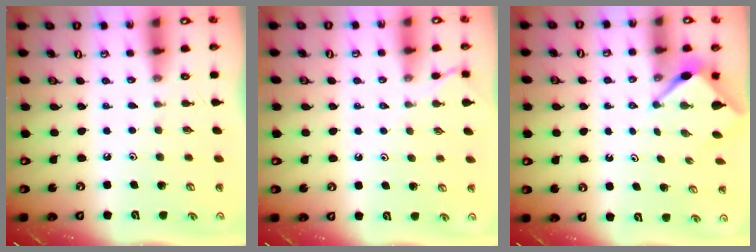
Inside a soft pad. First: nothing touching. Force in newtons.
{"total": 2.9, "press": 2.8, "slide": 0.6}
{"total": 2.9, "press": 2.9, "slide": 0.3}